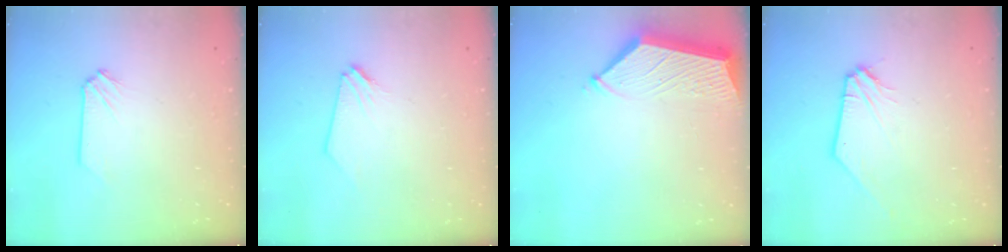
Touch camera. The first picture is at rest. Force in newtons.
{"total": 0.0}
{"total": 5.8, "press": 5.8, "slide": 0.3}
{"total": 1.2, "press": 1.2, "slide": 0.1}